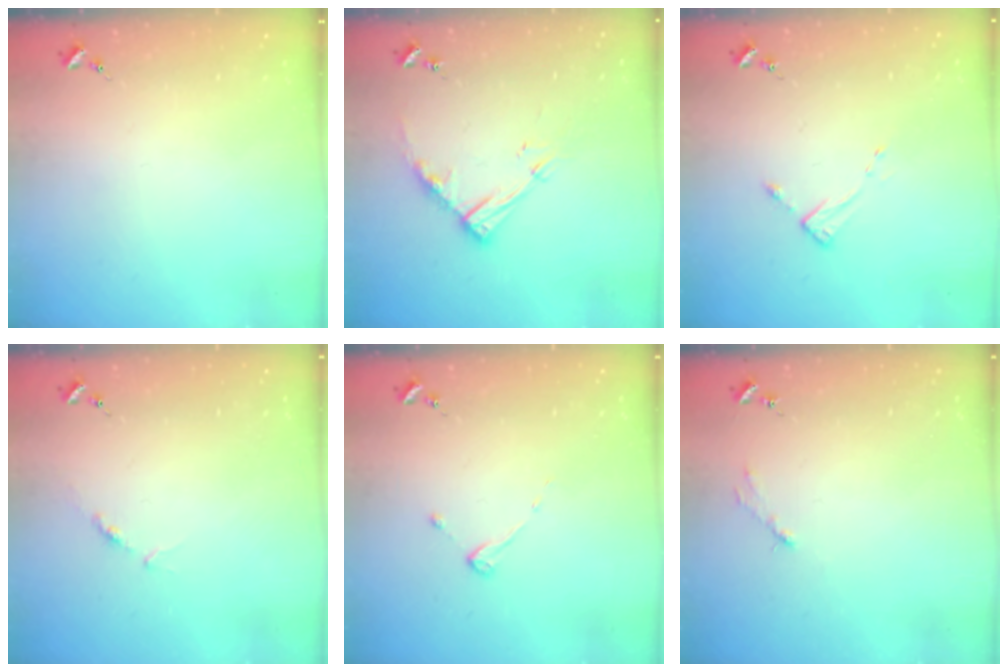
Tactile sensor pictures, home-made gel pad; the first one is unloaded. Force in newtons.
{"total": 13.1, "press": 13.0, "slide": 1.3}
{"total": 2.6, "press": 2.6, "slide": 0.3}
{"total": 4.7, "press": 4.7, "slide": 0.5}
{"total": 2.7, "press": 2.7, "slide": 0.3}
{"total": 2.6, "press": 2.6, "slide": 0.3}